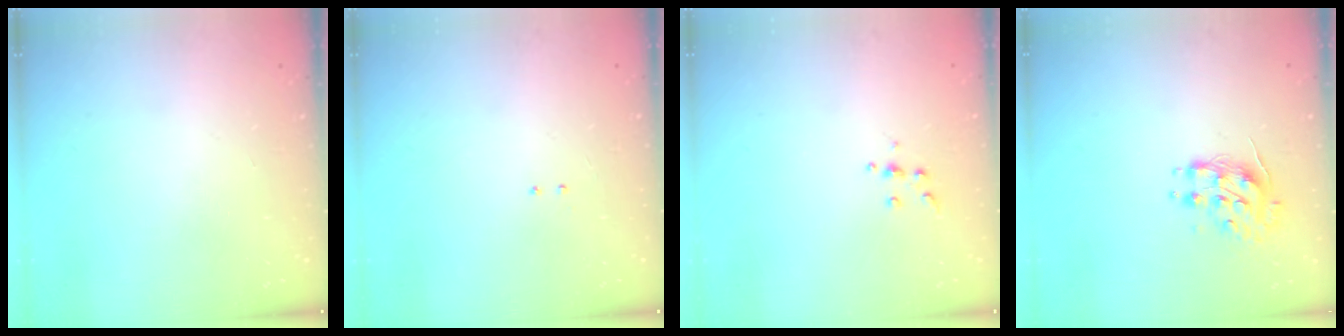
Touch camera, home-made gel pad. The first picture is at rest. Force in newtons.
{"total": 2.0, "press": 2.0, "slide": 0.4}
{"total": 4.8, "press": 4.8, "slide": 0.6}
{"total": 8.5, "press": 8.4, "slide": 0.5}